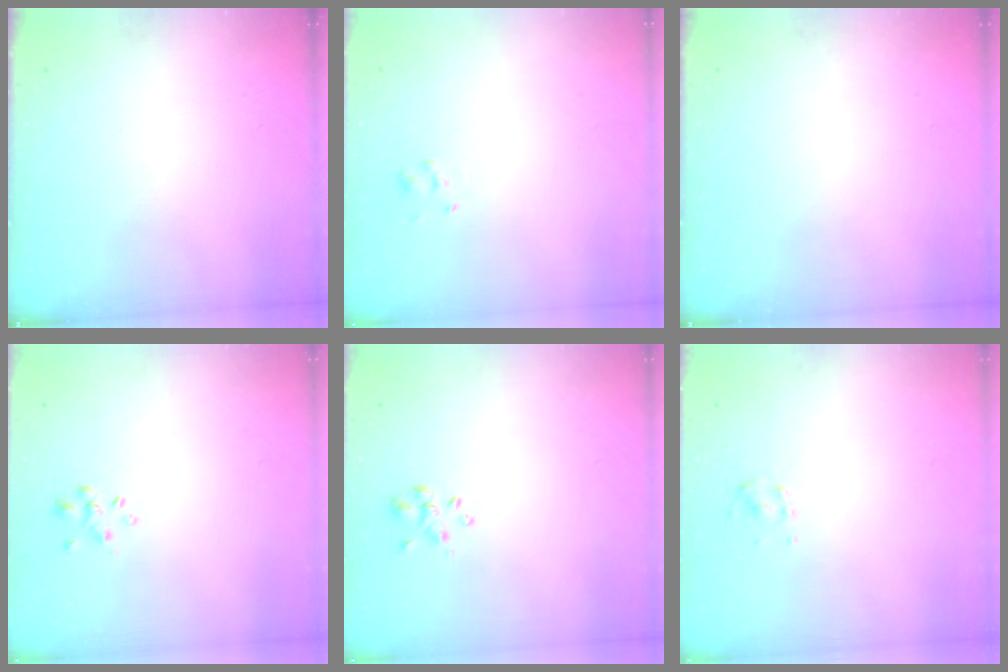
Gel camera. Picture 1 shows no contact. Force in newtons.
{"total": 1.4, "press": 1.3, "slide": 0.4}
{"total": 0.0}
{"total": 0.6, "press": 0.5, "slide": 0.3}
{"total": 1.0, "press": 0.9, "slide": 0.4}
{"total": 3.4, "press": 3.2, "slide": 1.3}